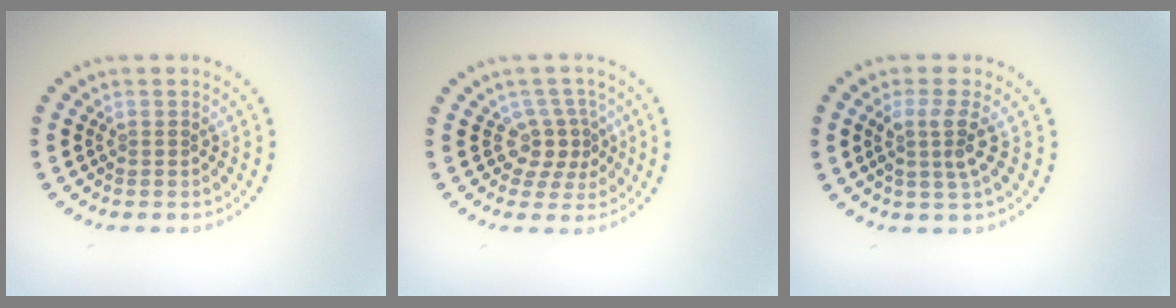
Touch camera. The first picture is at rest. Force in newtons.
{"total": 2.6, "press": 1.9, "slide": 1.8}
{"total": 2.7, "press": 2.0, "slide": 1.8}